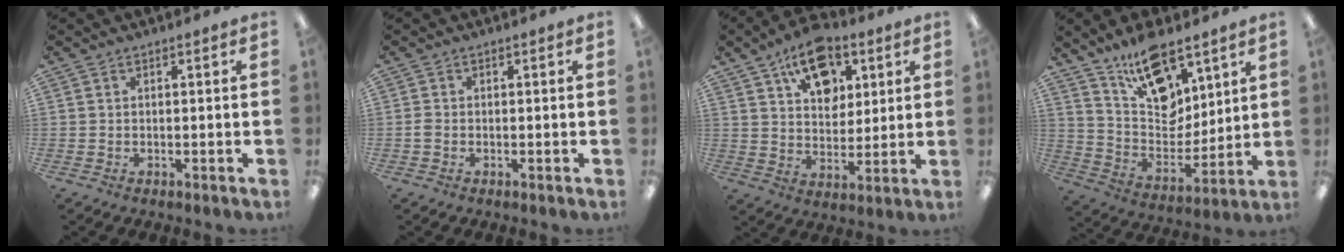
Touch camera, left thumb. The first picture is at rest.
{"total": 1.0, "force": [-0.2, 0.7, 0.7], "torque": [-0.015, 0.001, -0.005]}
{"total": 14.0, "force": [8.5, 8.4, 7.2], "torque": [-0.094, -0.041, 0.151]}
{"total": 16.4, "force": [11.8, 8.1, 8.1], "torque": [-0.140, -0.070, 0.214]}